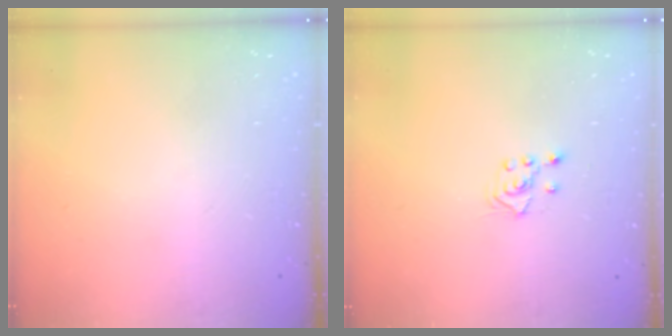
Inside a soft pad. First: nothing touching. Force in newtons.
{"total": 3.0, "press": 2.9, "slide": 0.7}